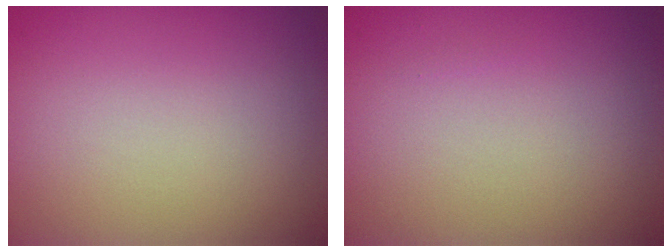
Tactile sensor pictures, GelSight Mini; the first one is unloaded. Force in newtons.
{"total": 0.0}